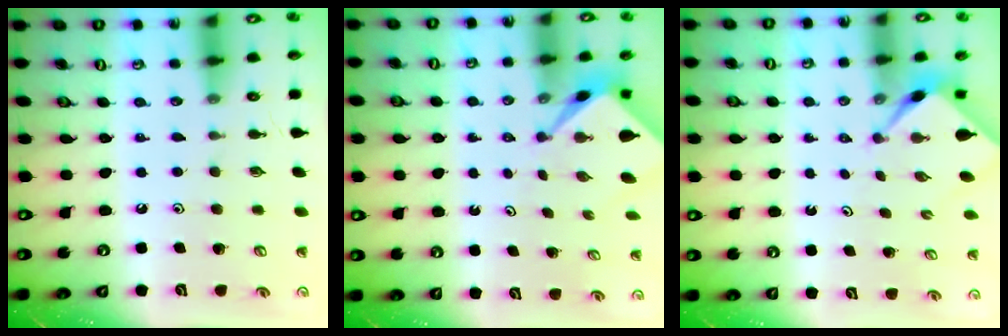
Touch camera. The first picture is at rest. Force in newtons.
{"total": 2.1, "press": 2.1, "slide": 0.3}
{"total": 2.2, "press": 2.2, "slide": 0.3}